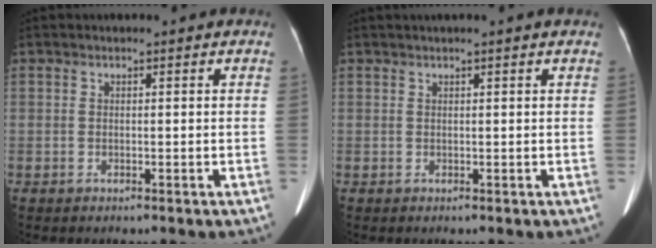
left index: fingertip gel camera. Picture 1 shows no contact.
{"total": 1.3, "force": [0.9, -0.4, 0.8], "torque": [-0.018, 0.011, 0.023]}